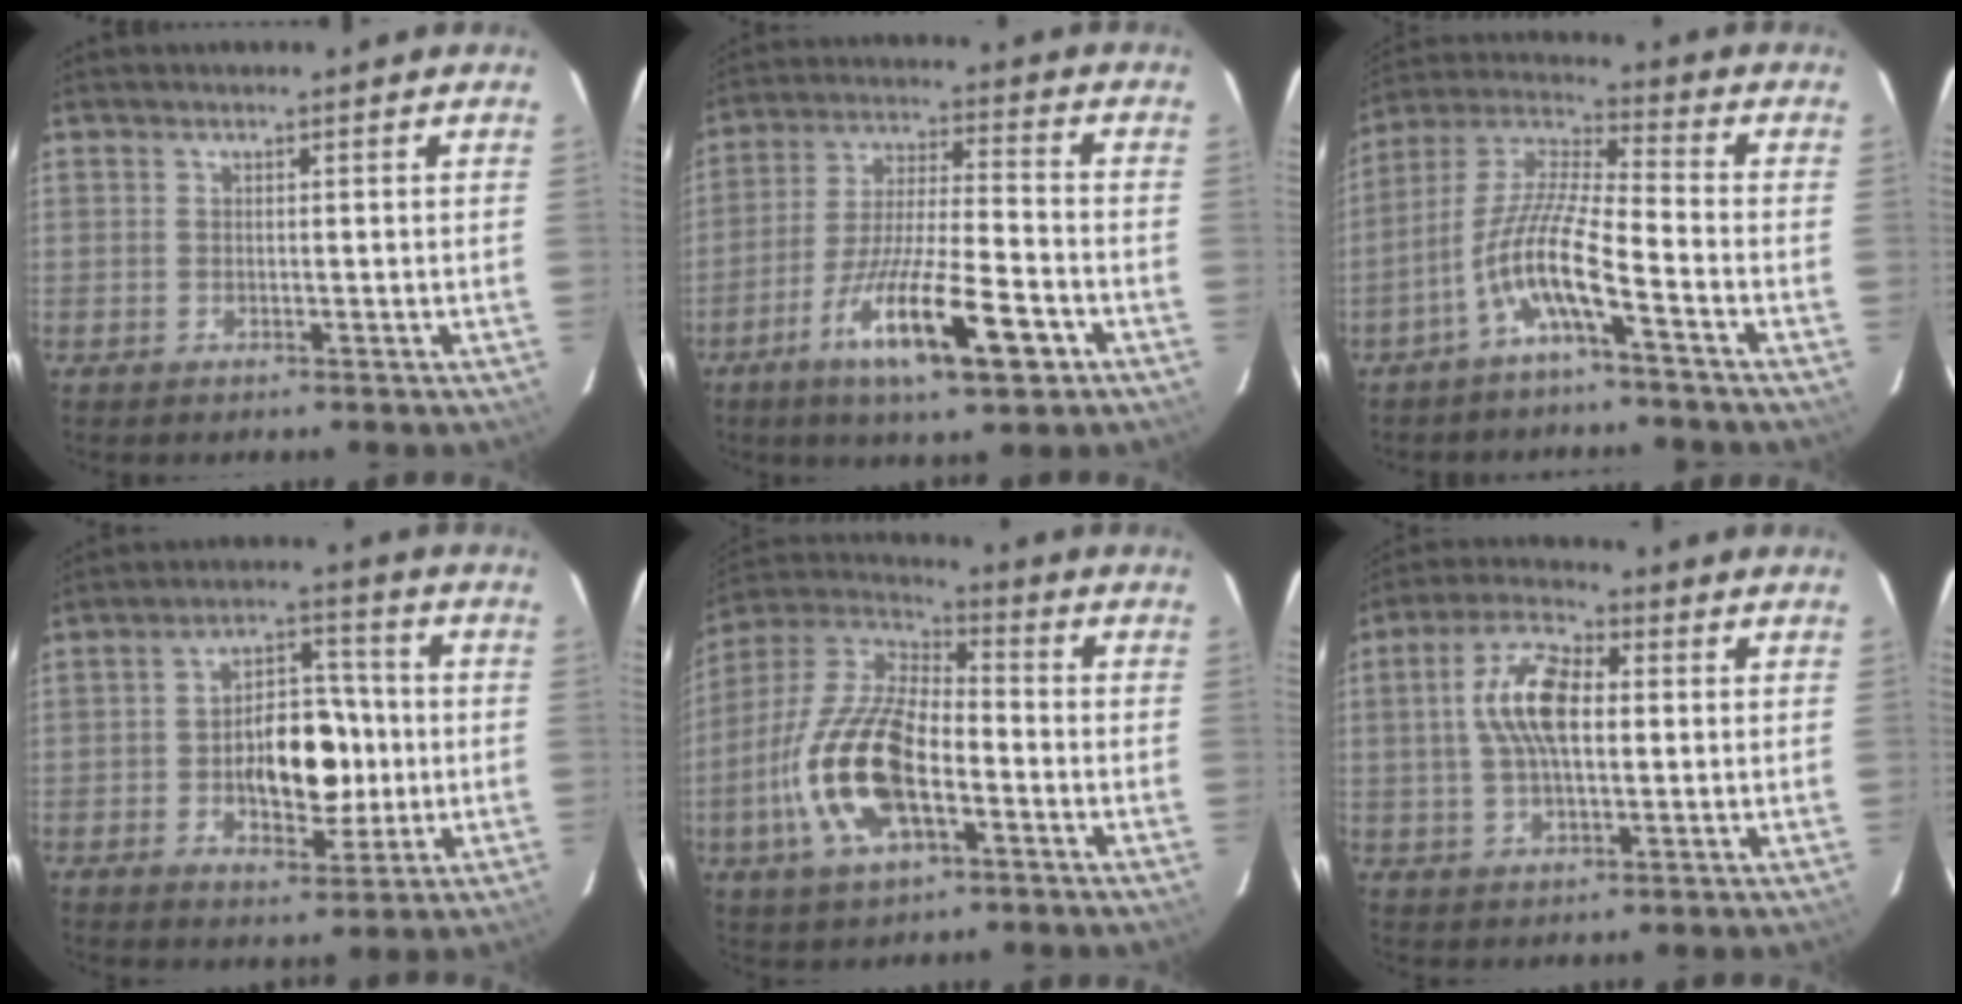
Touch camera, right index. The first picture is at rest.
{"total": 16.2, "force": [-8.2, 2.8, 13.7], "torque": [-0.267, -0.027, -0.141]}
{"total": 10.3, "force": [-5.1, 1.0, 8.9], "torque": [-0.193, 0.008, -0.099]}
{"total": 12.2, "force": [-1.7, 7.1, 9.7], "torque": [-0.172, 0.017, -0.019]}
{"total": 18.2, "force": [-5.5, 8.2, 15.2], "torque": [-0.328, -0.005, -0.106]}
{"total": 12.0, "force": [1.7, 5.6, 10.4], "torque": [-0.202, 0.021, 0.027]}